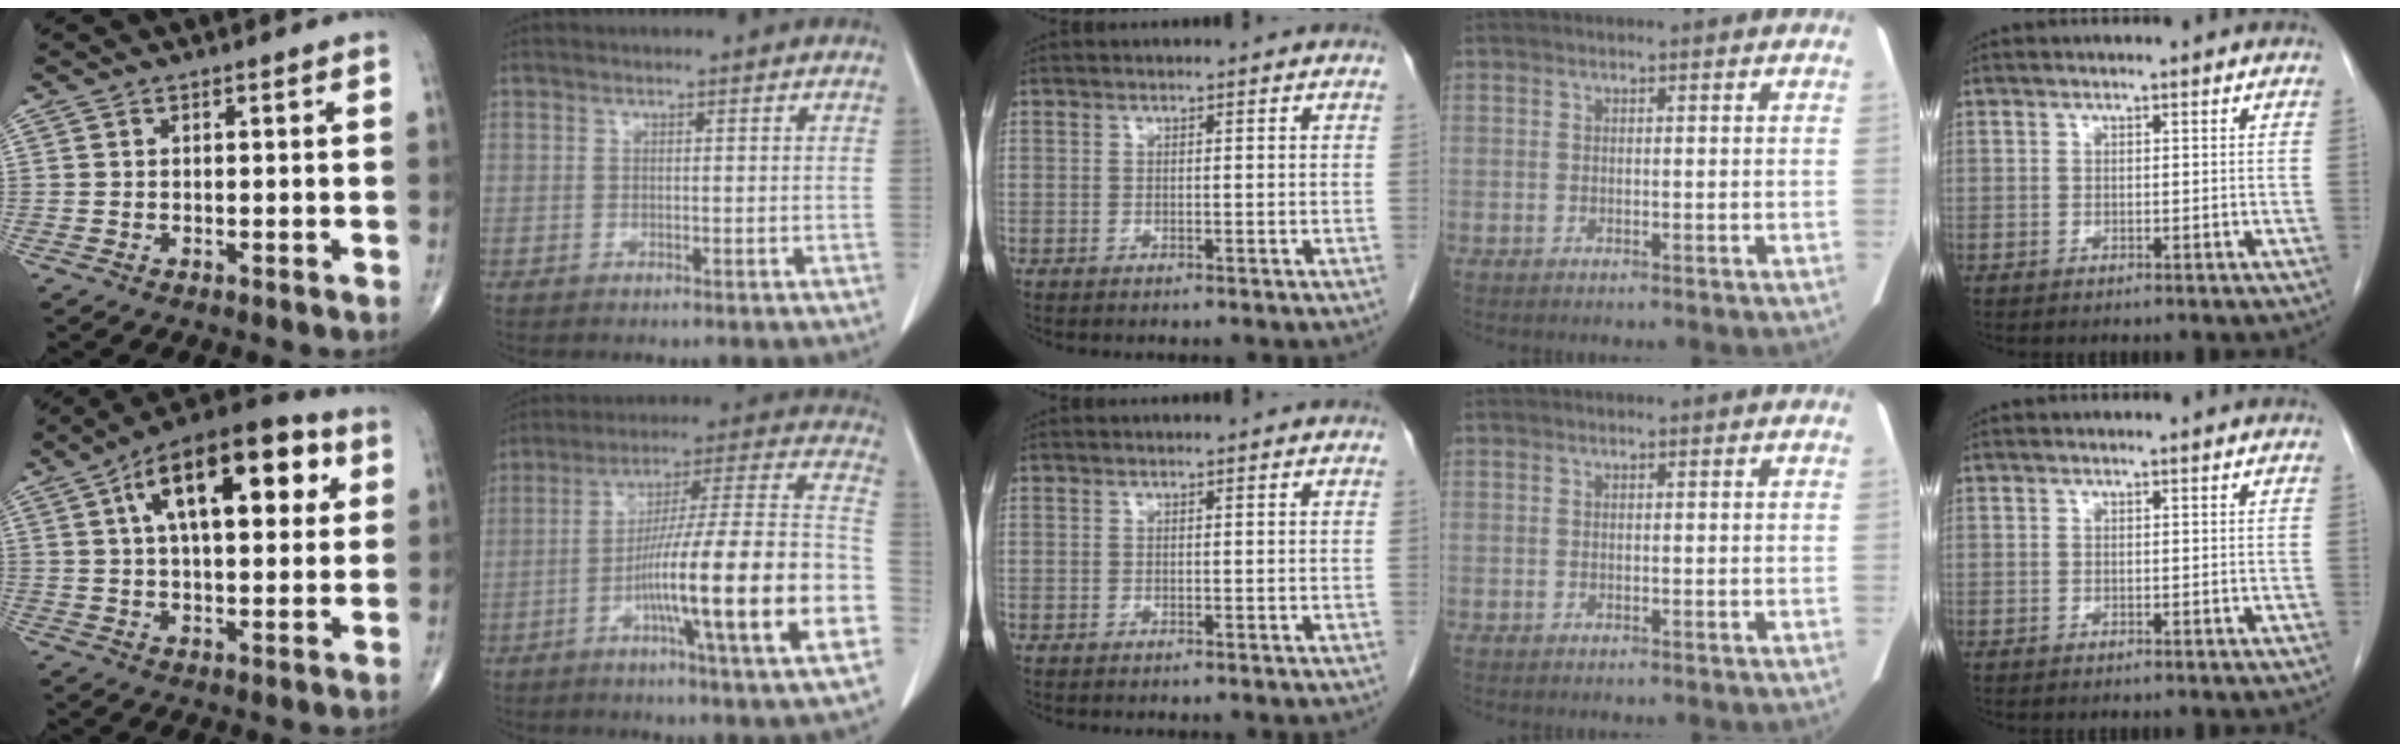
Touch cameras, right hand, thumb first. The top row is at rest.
{"thumb": {"total": 21.2, "force": [6.9, 9.7, 17.6], "torque": [-0.252, 0.014, 0.101]}, "index": {"total": 23.2, "force": [-7.2, 0.0, 22.0], "torque": [-0.298, 0.000, -0.119]}}